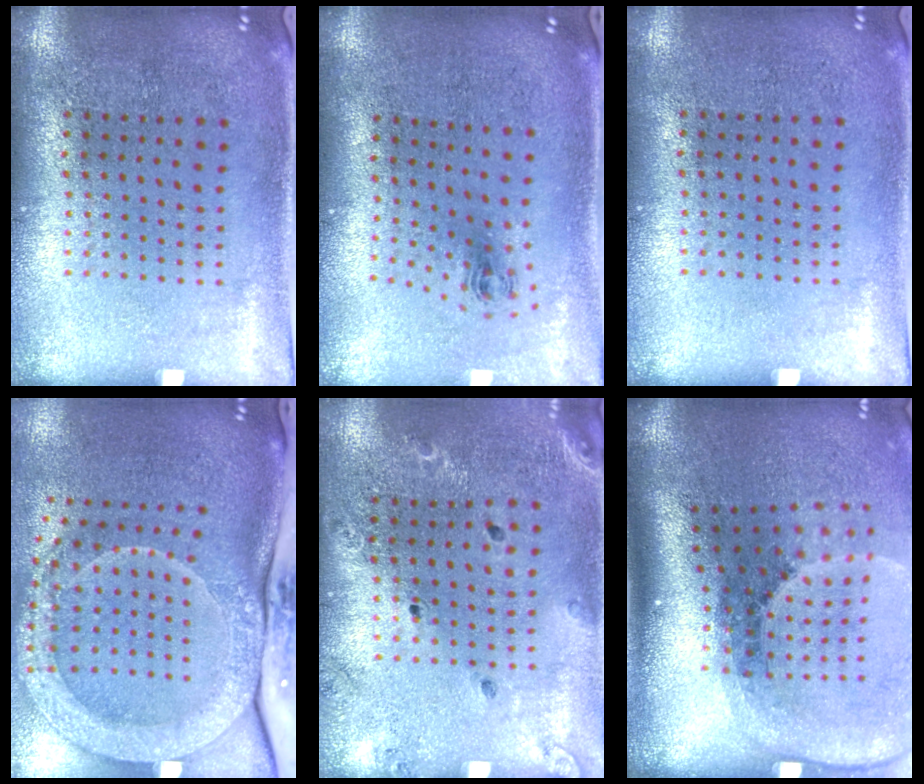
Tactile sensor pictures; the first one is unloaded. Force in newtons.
{"total": 1.0, "press": 0.5, "slide": 0.9}
{"total": 0.0}
{"total": 3.0, "press": 2.3, "slide": 1.9}
{"total": 1.4, "press": 1.4, "slide": 0.2}
{"total": 2.7, "press": 1.8, "slide": 2.0}